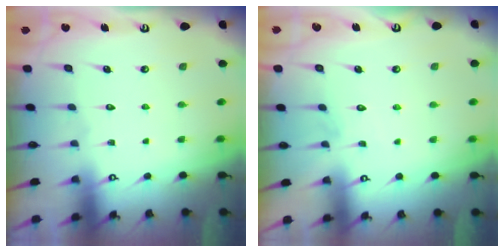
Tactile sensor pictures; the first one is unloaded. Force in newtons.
{"total": 2.7, "press": 2.7, "slide": 0.2}